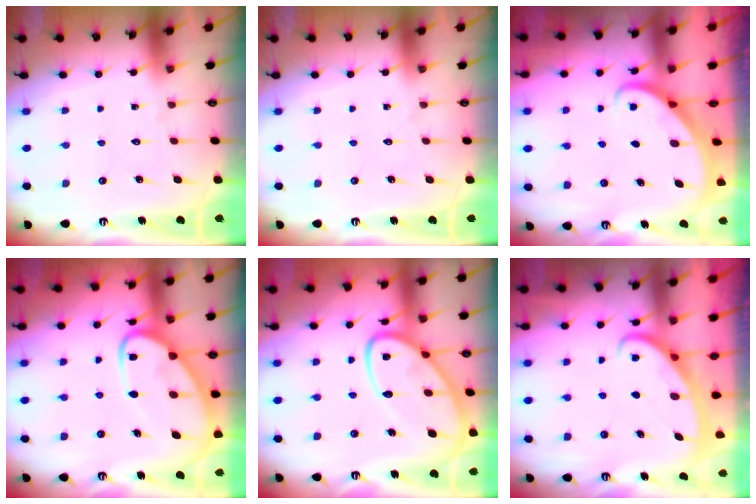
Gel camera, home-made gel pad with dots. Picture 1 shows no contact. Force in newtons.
{"total": 0.0}
{"total": 2.3, "press": 2.3, "slide": 0.3}
{"total": 12.6, "press": 12.5, "slide": 1.3}
{"total": 16.8, "press": 16.7, "slide": 1.6}
{"total": 2.6, "press": 2.6, "slide": 0.4}